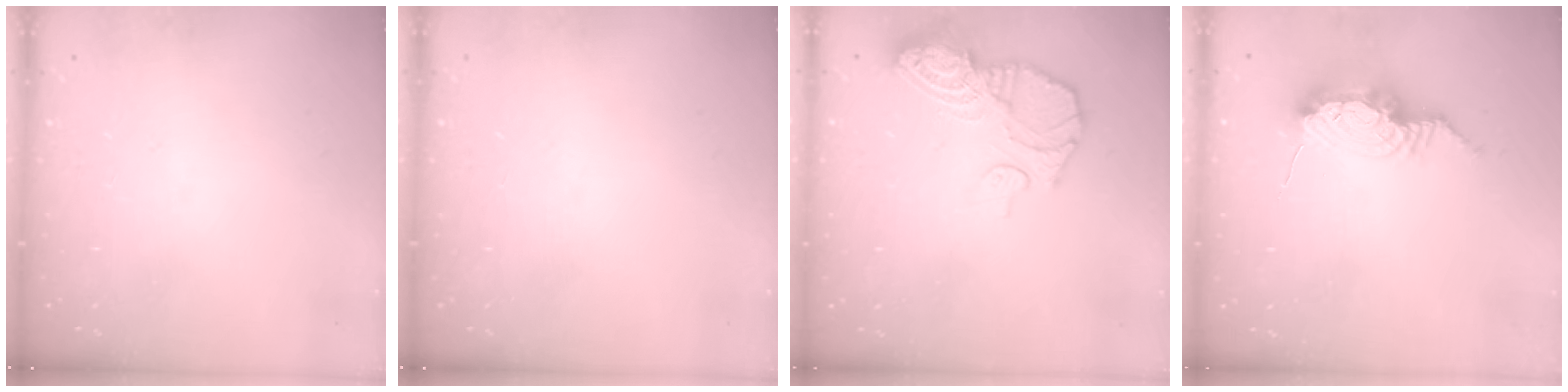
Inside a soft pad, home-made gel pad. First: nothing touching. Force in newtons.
{"total": 0.0}
{"total": 11.8, "press": 11.7, "slide": 1.1}
{"total": 11.2, "press": 10.9, "slide": 2.9}